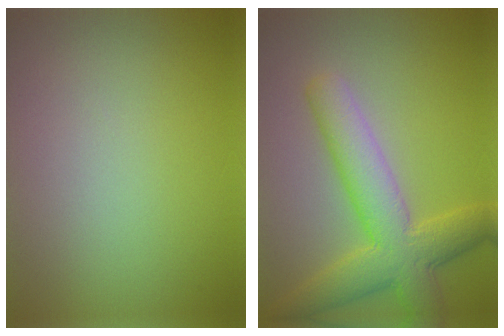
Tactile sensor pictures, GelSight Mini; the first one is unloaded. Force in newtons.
{"total": 7.1, "press": 7.1, "slide": 0.1}